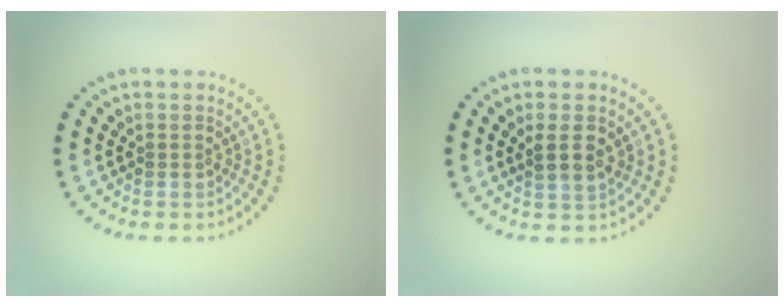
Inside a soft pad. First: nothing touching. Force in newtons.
{"total": 2.3, "press": 2.2, "slide": 0.7}